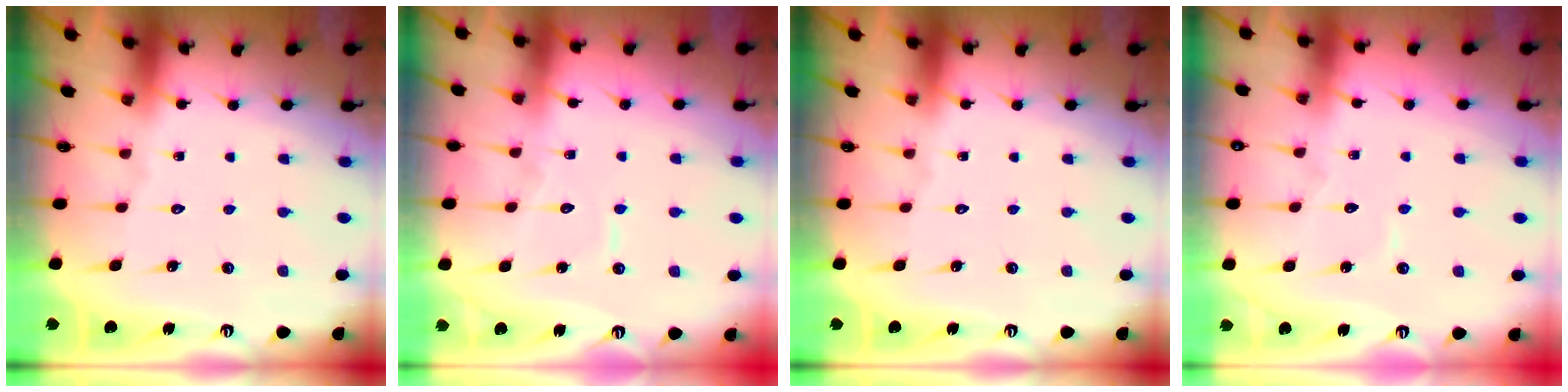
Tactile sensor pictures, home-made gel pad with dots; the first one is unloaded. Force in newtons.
{"total": 5.1, "press": 5.0, "slide": 0.5}
{"total": 0.0}
{"total": 4.0, "press": 4.0, "slide": 0.3}